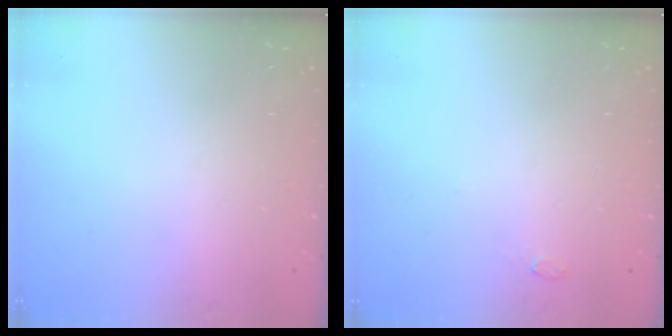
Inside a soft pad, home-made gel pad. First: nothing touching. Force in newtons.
{"total": 3.9, "press": 3.2, "slide": 2.2}